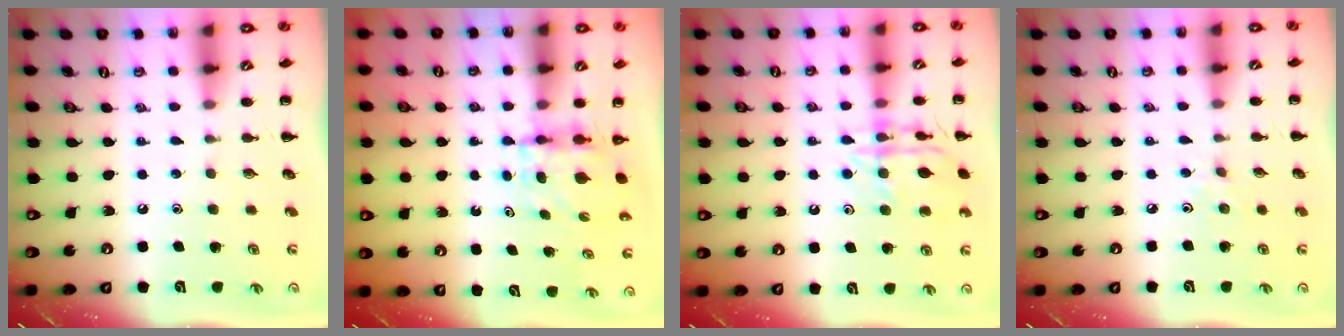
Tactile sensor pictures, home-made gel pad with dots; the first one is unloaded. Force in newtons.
{"total": 3.9, "press": 3.9, "slide": 0.3}
{"total": 14.8, "press": 14.7, "slide": 1.1}
{"total": 2.7, "press": 2.5, "slide": 0.9}